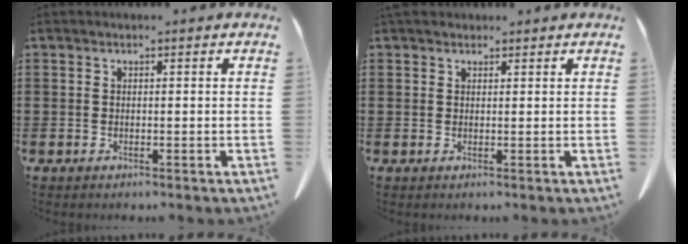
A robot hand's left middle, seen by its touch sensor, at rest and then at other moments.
{"total": 1.6, "force": [1.4, 0.8, 0.2], "torque": [-0.008, 0.005, 0.027]}